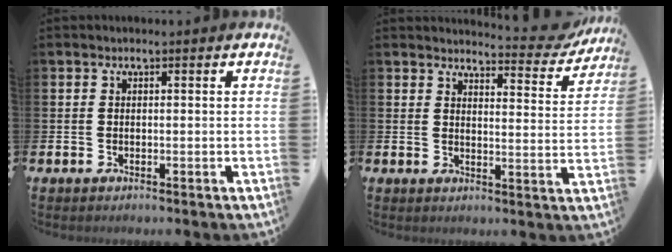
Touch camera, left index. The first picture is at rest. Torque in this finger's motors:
{"motor_torque": [0.96, -1.18, 0.21, 0.07]}